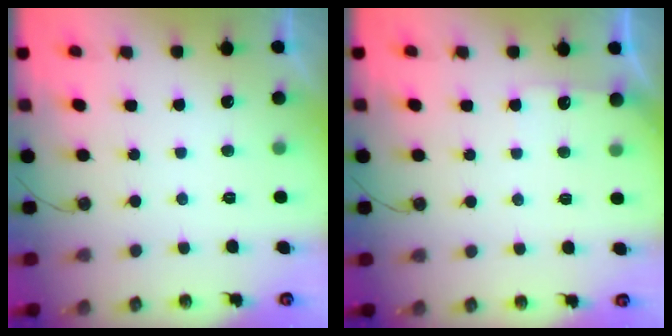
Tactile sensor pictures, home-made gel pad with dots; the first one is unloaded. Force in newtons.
{"total": 3.7, "press": 3.6, "slide": 0.4}